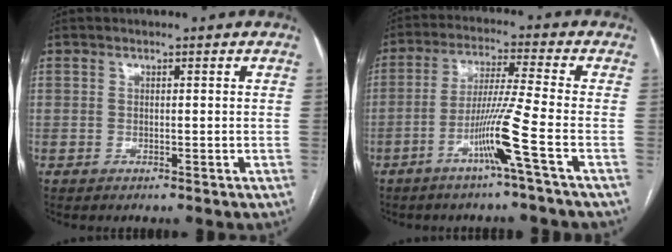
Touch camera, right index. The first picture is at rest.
{"total": 8.7, "force": [-3.9, -2.1, 7.5], "torque": [-0.147, -0.007, -0.080]}